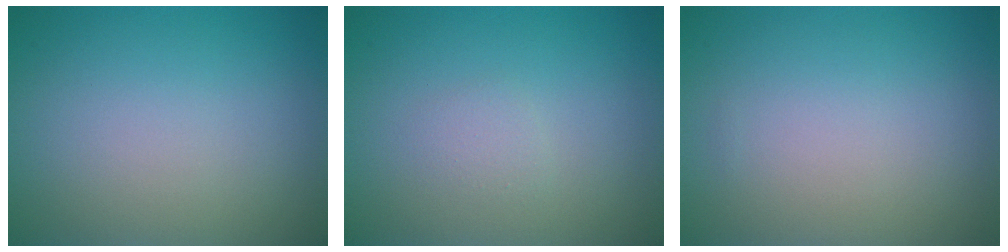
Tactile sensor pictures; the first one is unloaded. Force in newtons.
{"total": 0.9, "press": 0.9, "slide": 0.0}
{"total": 0.0}